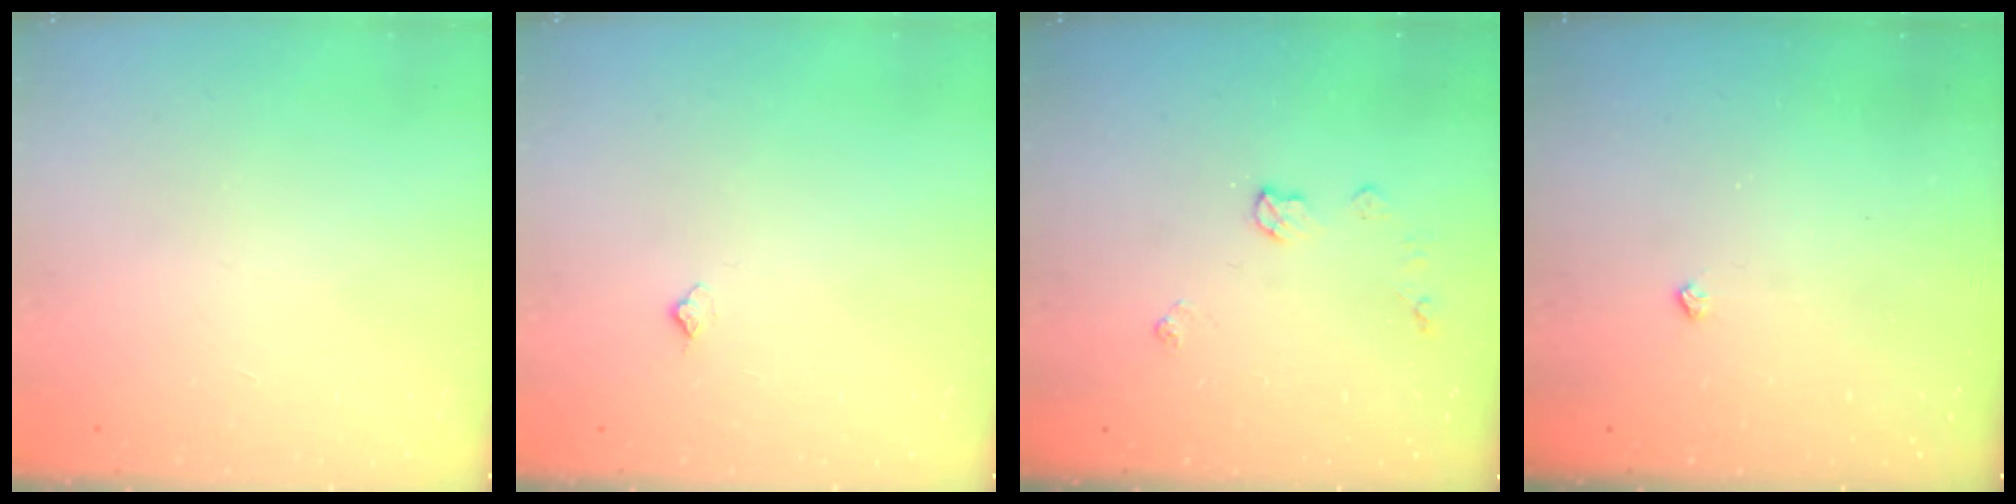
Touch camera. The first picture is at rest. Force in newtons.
{"total": 3.3, "press": 3.3, "slide": 0.2}
{"total": 6.5, "press": 6.5, "slide": 0.3}
{"total": 3.6, "press": 3.5, "slide": 0.4}